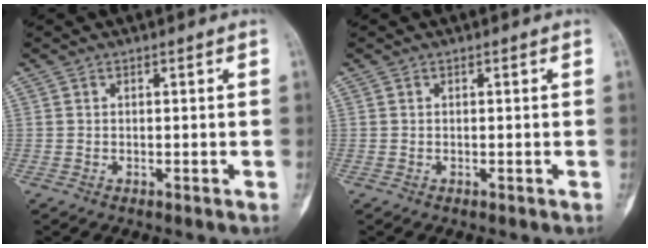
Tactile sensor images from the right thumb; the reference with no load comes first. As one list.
[{"total": 0.0}]